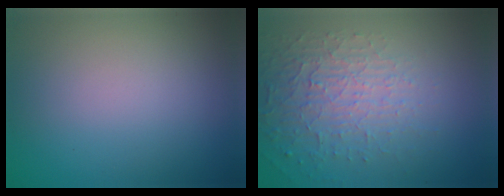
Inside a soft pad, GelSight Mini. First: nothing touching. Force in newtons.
{"total": 5.3, "press": 3.4, "slide": 4.1}